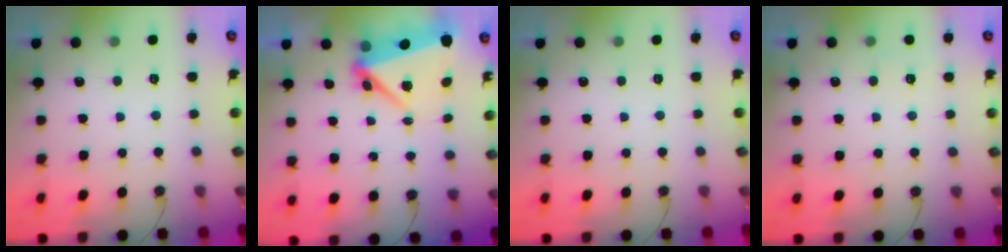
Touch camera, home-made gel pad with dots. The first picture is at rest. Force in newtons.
{"total": 7.8, "press": 7.5, "slide": 2.1}
{"total": 0.0}
{"total": 4.5, "press": 4.1, "slide": 1.8}